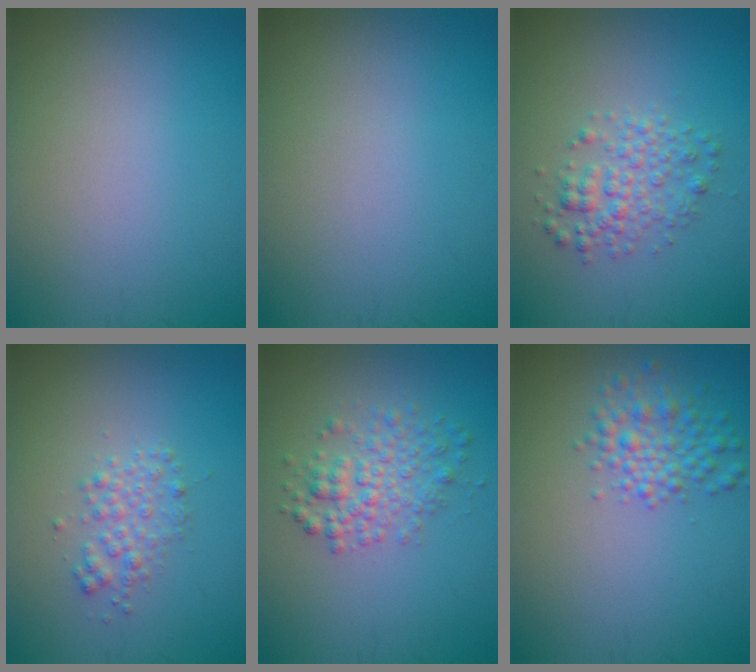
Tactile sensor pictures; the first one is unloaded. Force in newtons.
{"total": 0.0}
{"total": 3.0, "press": 3.0, "slide": 0.1}
{"total": 2.0, "press": 2.0, "slide": 0.0}
{"total": 3.4, "press": 3.4, "slide": 0.1}
{"total": 3.2, "press": 3.2, "slide": 0.0}